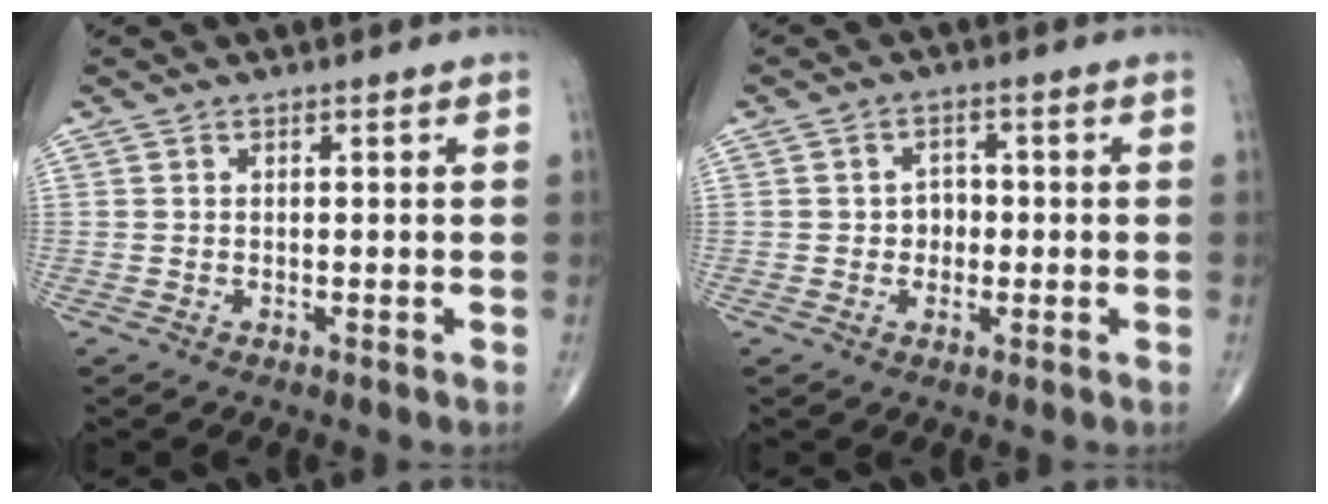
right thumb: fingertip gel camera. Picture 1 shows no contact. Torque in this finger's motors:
{"motor_torque": [-0.28, -0.04, 0.07, 0.34, 0.07]}